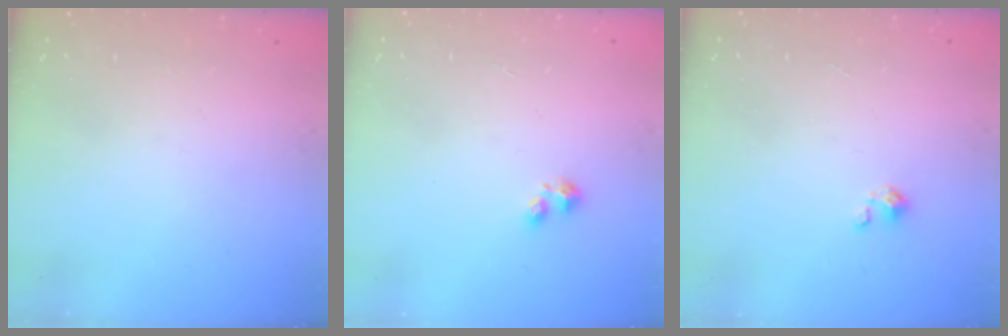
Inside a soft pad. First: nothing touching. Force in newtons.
{"total": 1.5, "press": 1.5, "slide": 0.3}
{"total": 0.0}